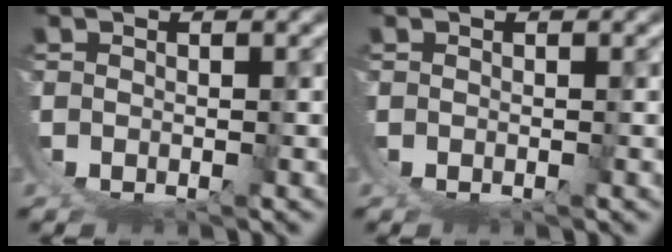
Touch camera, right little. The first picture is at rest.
{"total": 0.0}